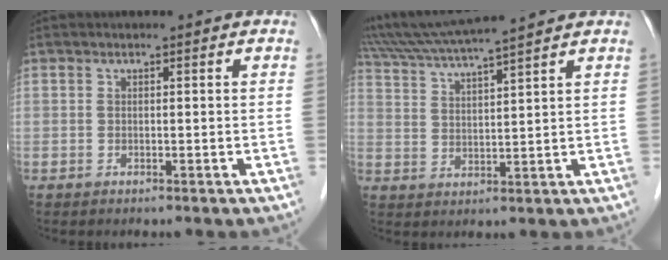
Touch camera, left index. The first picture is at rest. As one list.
[{"total": 11.3, "force": [10.0, -1.4, 5.0], "torque": [-0.098, 0.022, 0.173]}]